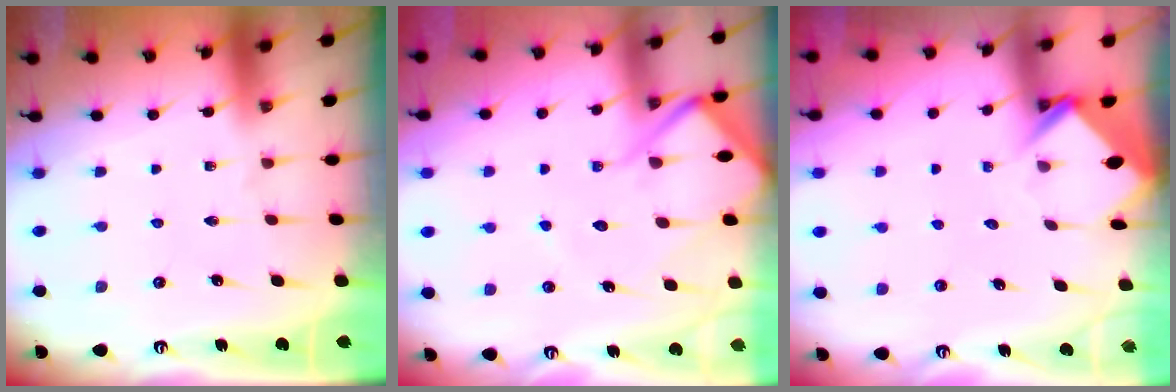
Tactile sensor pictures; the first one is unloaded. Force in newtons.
{"total": 9.3, "press": 9.2, "slide": 1.0}
{"total": 4.0, "press": 4.0, "slide": 0.2}